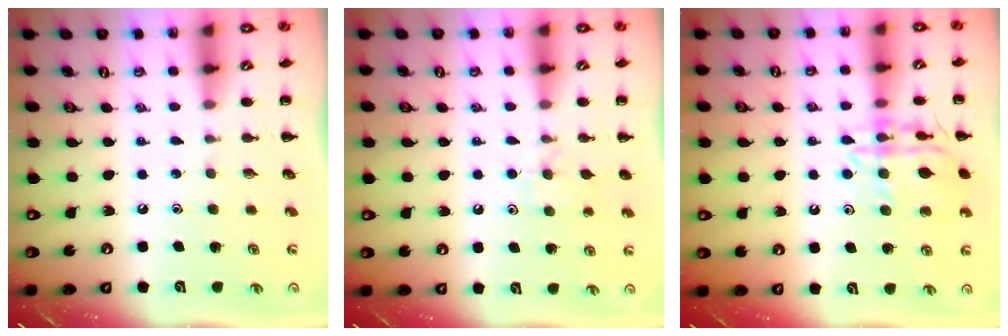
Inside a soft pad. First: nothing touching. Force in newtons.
{"total": 7.0, "press": 6.8, "slide": 1.8}
{"total": 14.0, "press": 14.0, "slide": 0.9}